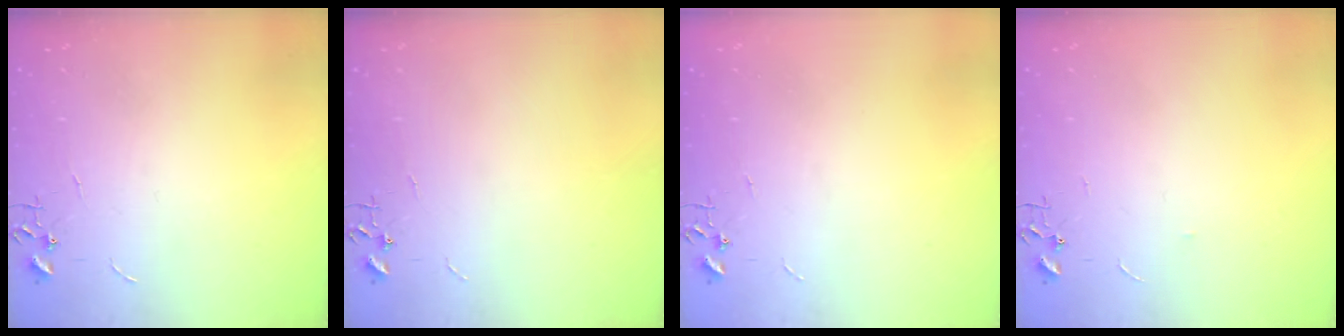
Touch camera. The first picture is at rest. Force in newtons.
{"total": 0.0}
{"total": 0.0}
{"total": 2.6, "press": 2.5, "slide": 0.4}